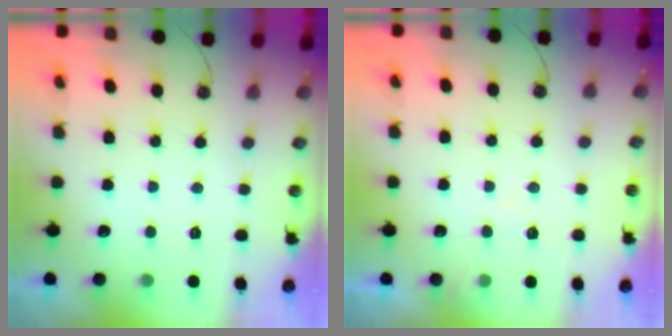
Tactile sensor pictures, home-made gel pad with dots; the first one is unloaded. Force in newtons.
{"total": 5.7, "press": 5.7, "slide": 0.9}